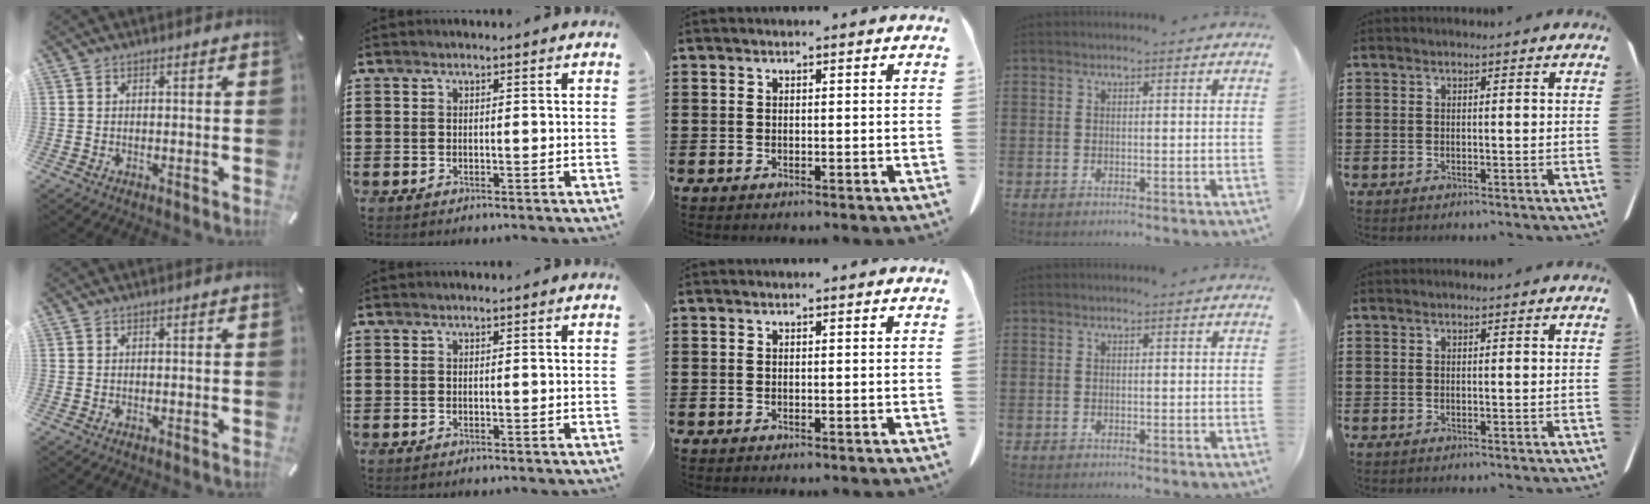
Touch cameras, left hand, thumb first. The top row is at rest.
{}